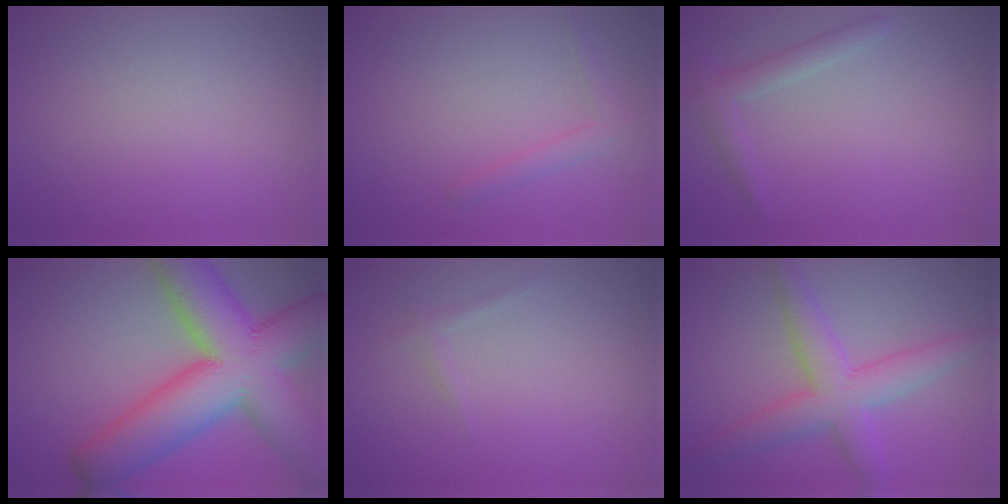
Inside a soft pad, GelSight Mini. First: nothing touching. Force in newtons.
{"total": 1.4, "press": 1.4, "slide": 0.1}
{"total": 1.9, "press": 1.9, "slide": 0.1}
{"total": 13.9, "press": 13.9, "slide": 0.6}
{"total": 0.6, "press": 0.6, "slide": 0.1}
{"total": 5.3, "press": 5.3, "slide": 0.1}